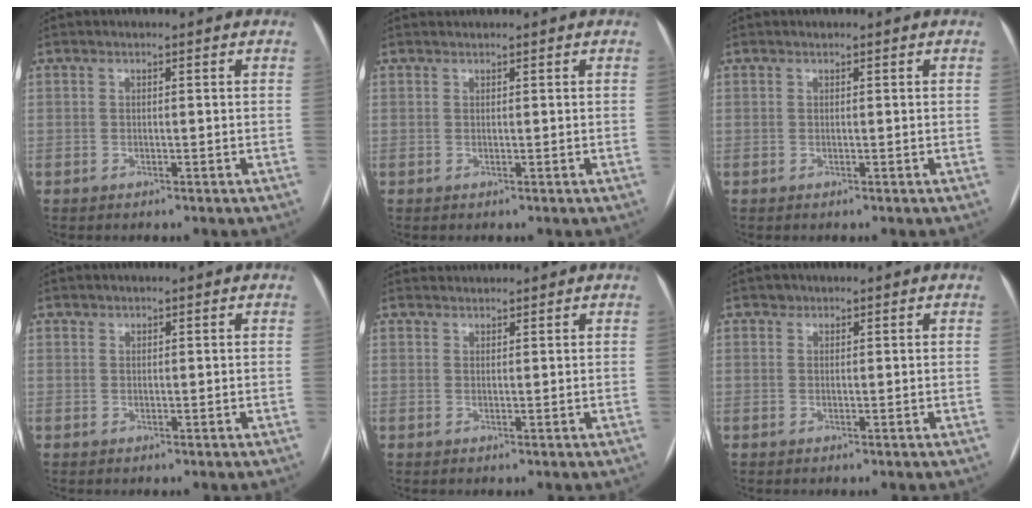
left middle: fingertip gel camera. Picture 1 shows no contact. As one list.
[{"total": 0.5, "force": [0.5, 0.0, -0.2], "torque": [-0.004, 0.008, 0.011]}, {"total": 0.0}, {"total": 0.5, "force": [0.5, 0.2, -0.1], "torque": [0.005, -0.003, 0.006]}, {"total": 2.0, "force": [1.9, 0.3, -0.3], "torque": [0.000, 0.018, 0.037]}, {"total": 0.8, "force": [0.6, 0.6, -0.1], "torque": [0.005, -0.002, 0.006]}]